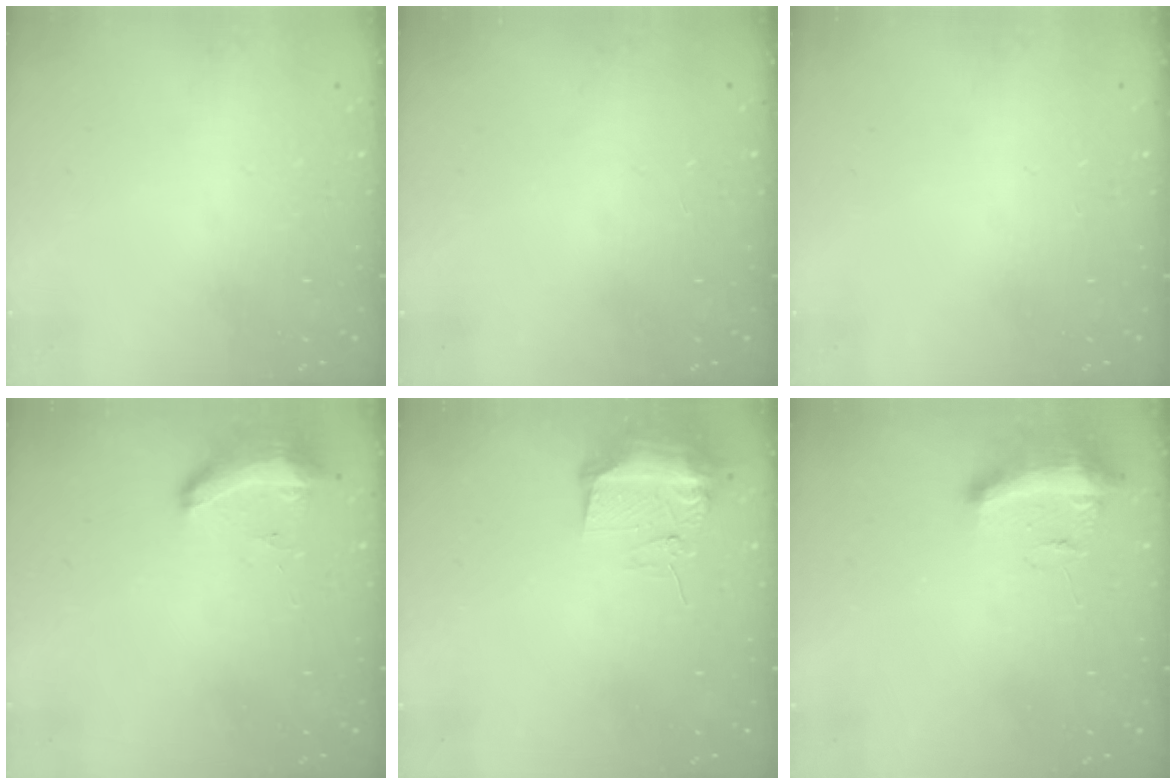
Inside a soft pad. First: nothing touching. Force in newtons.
{"total": 0.0}
{"total": 0.0}
{"total": 16.2, "press": 11.0, "slide": 11.9}
{"total": 10.1, "press": 10.1, "slide": 0.3}
{"total": 9.8, "press": 9.8, "slide": 0.5}